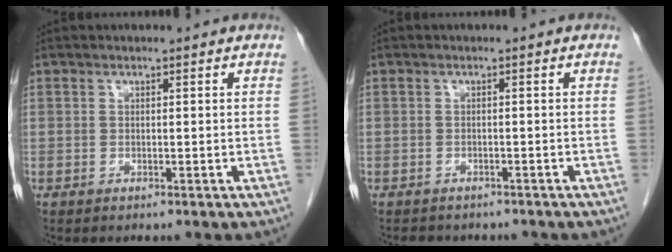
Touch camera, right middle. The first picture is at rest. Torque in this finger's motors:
{"motor_torque": [0.07, 0.04, 0.00, 0.00]}